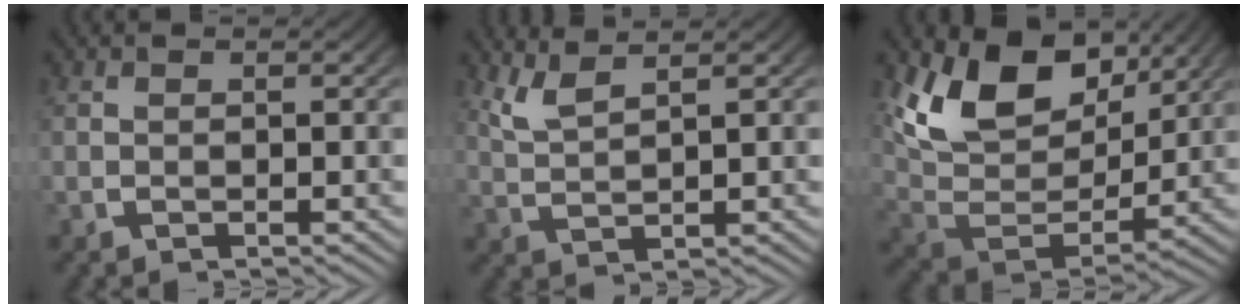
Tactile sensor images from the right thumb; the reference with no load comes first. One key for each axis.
{"total": 3.2, "fx": 2.7, "fy": 0.5, "fz": 1.7, "tx": -0.038, "ty": 0.001, "tz": 0.061}
{"total": 11.8, "fx": 3.3, "fy": 7.4, "fz": 8.6, "tx": -0.183, "ty": -0.022, "tz": 0.065}